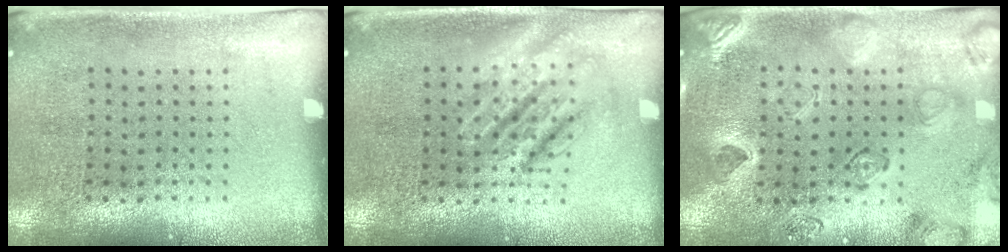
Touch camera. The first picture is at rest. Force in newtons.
{"total": 2.8, "press": 2.8, "slide": 0.3}
{"total": 2.4, "press": 2.3, "slide": 0.6}